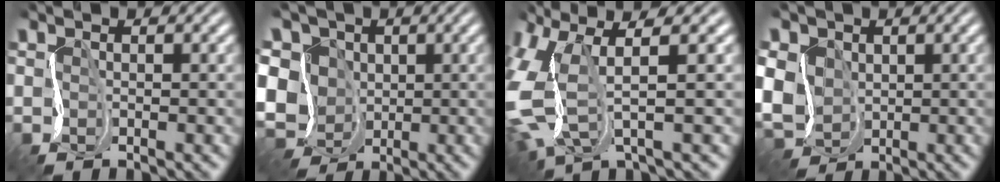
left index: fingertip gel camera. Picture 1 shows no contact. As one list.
[{"total": 12.5, "force": [0.3, 10.6, 6.7], "torque": [-0.123, 0.021, -0.041]}, {"total": 7.5, "force": [0.1, 3.1, 6.8], "torque": [-0.175, -0.014, -0.003]}, {"total": 7.4, "force": [0.3, 6.2, 4.1], "torque": [-0.089, 0.011, -0.021]}]